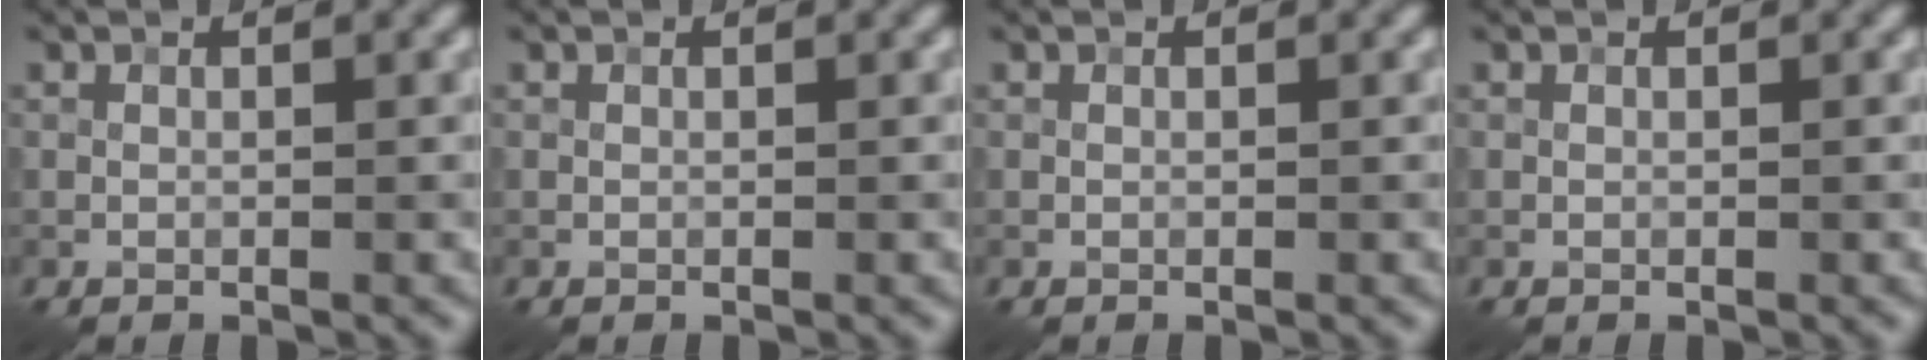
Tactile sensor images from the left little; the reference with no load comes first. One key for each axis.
{"total": 0.0}
{"total": 0.0}
{"total": 0.0}